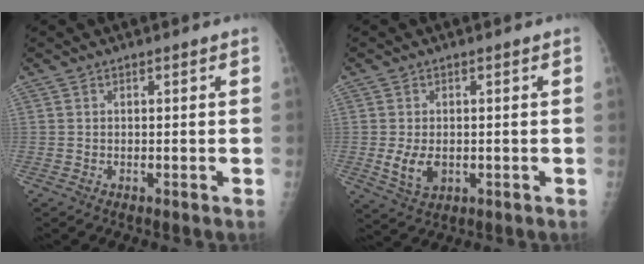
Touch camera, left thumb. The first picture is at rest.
{"total": 5.3, "force": [-0.7, 3.5, 3.9], "torque": [-0.068, -0.009, -0.003]}